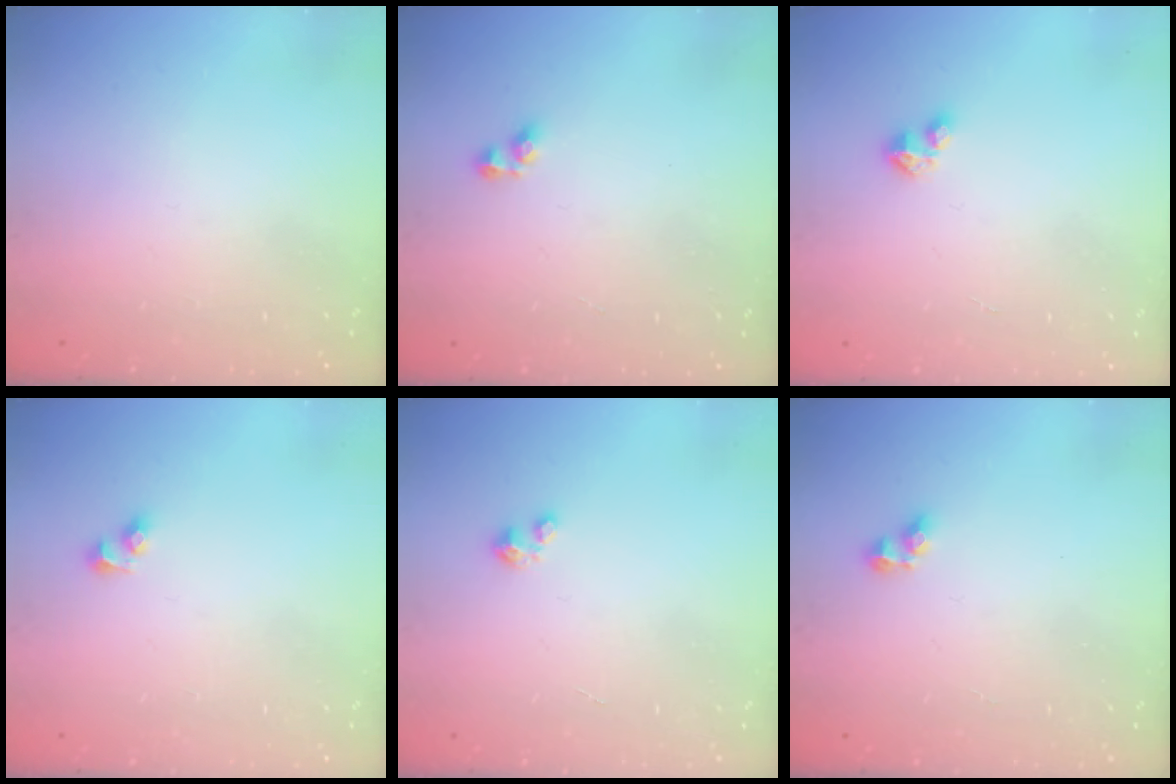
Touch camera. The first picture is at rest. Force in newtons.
{"total": 2.5, "press": 2.5, "slide": 0.1}
{"total": 2.1, "press": 2.1, "slide": 0.2}
{"total": 2.7, "press": 2.5, "slide": 1.2}
{"total": 1.6, "press": 1.6, "slide": 0.2}
{"total": 2.9, "press": 2.6, "slide": 1.1}